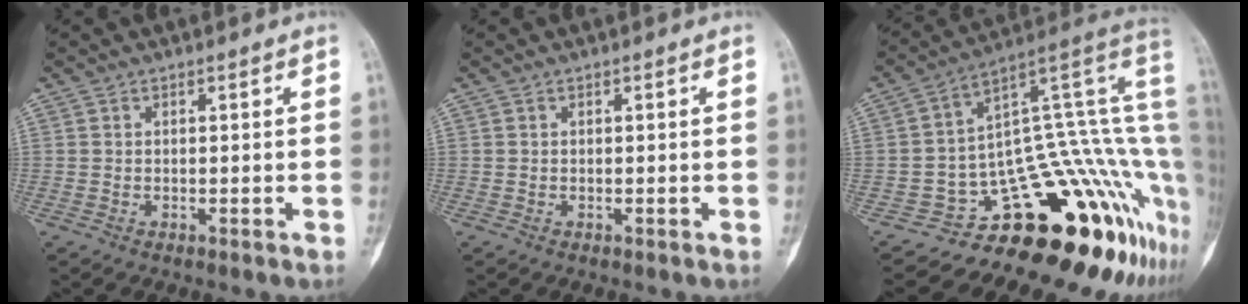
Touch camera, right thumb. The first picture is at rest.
{"total": 0.0}
{"total": 19.4, "force": [-9.6, 8.1, 14.8], "torque": [-0.046, 0.148, -0.123]}